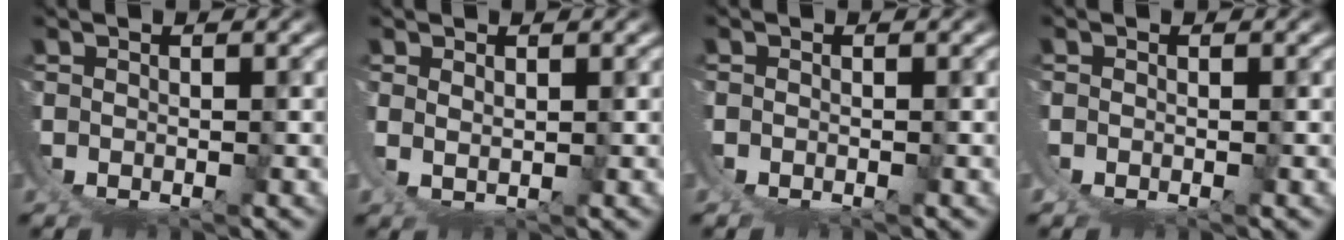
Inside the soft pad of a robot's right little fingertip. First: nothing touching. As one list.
[{"total": 2.0, "force": [1.7, -0.4, 0.9], "torque": [-0.025, -0.004, 0.035]}, {"total": 0.0}, {"total": 0.5, "force": [0.0, 0.5, 0.2], "torque": [-0.007, -0.002, -0.001]}]